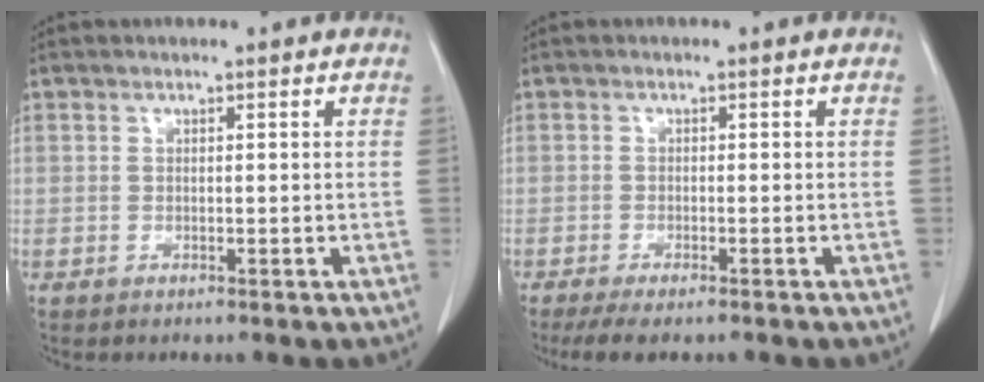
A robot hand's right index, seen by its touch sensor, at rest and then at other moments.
{"total": 5.6, "force": [-4.4, 1.2, 3.3], "torque": [-0.049, -0.012, -0.068]}